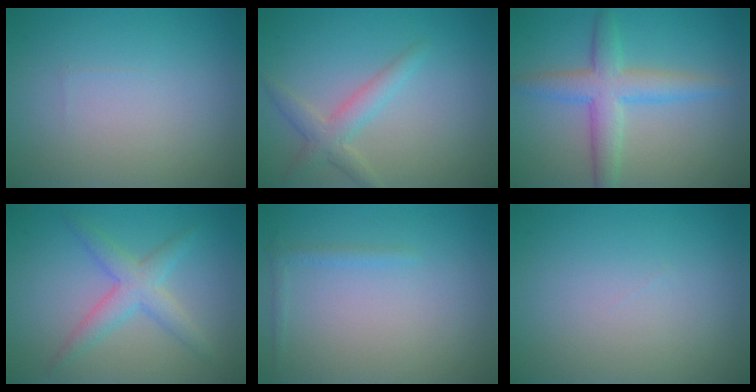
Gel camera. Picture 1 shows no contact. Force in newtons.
{"total": 2.5, "press": 2.5, "slide": 0.2}
{"total": 4.4, "press": 4.4, "slide": 0.1}
{"total": 2.3, "press": 2.3, "slide": 0.1}
{"total": 0.8, "press": 0.8, "slide": 0.1}
{"total": 0.0}